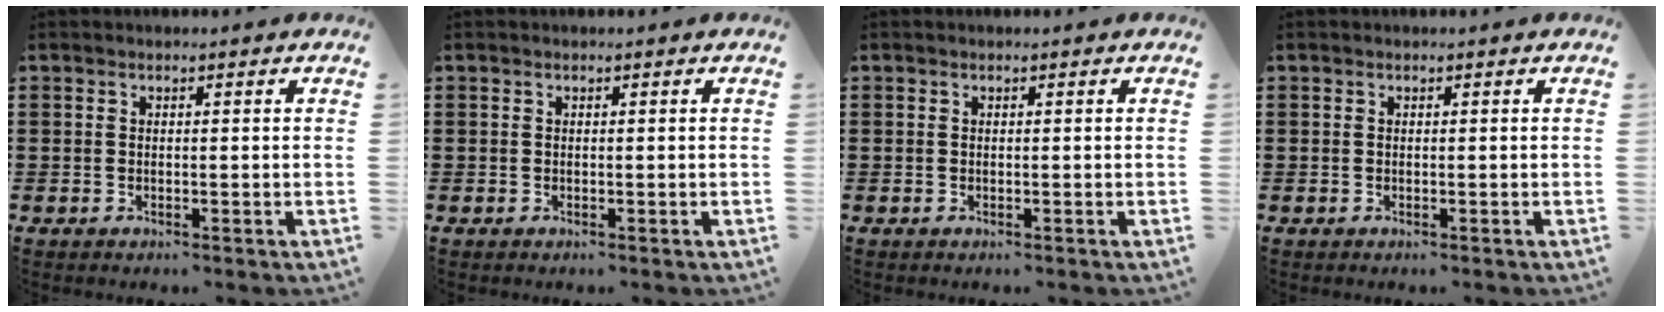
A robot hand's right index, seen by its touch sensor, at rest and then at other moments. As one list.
[{"total": 0.0}, {"total": 0.0}, {"total": 0.0}]